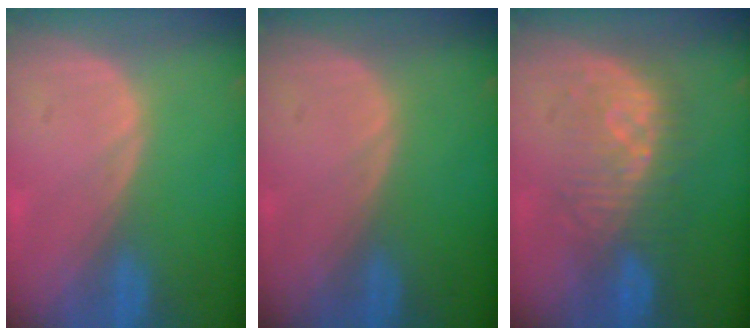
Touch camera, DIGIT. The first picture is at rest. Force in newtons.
{"total": 0.0}
{"total": 7.8, "press": 7.7, "slide": 1.1}